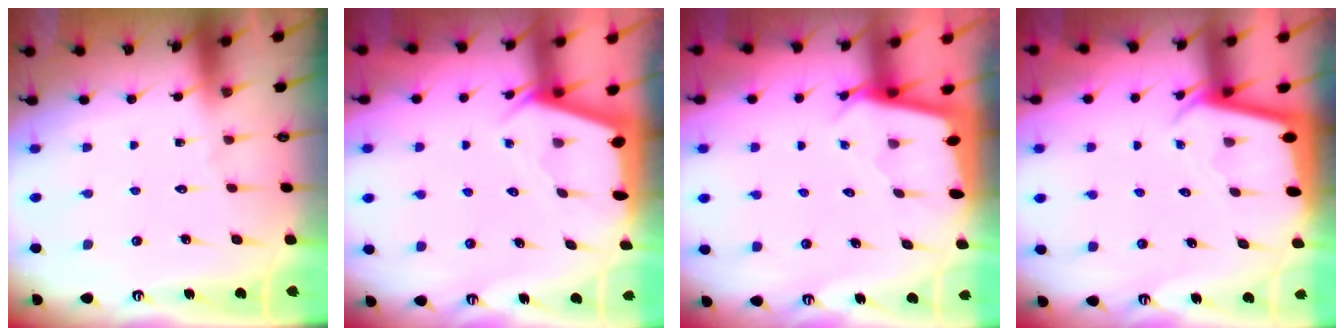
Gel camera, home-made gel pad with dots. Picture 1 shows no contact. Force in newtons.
{"total": 2.4, "press": 2.3, "slide": 0.3}
{"total": 2.4, "press": 2.4, "slide": 0.1}
{"total": 2.0, "press": 2.0, "slide": 0.1}